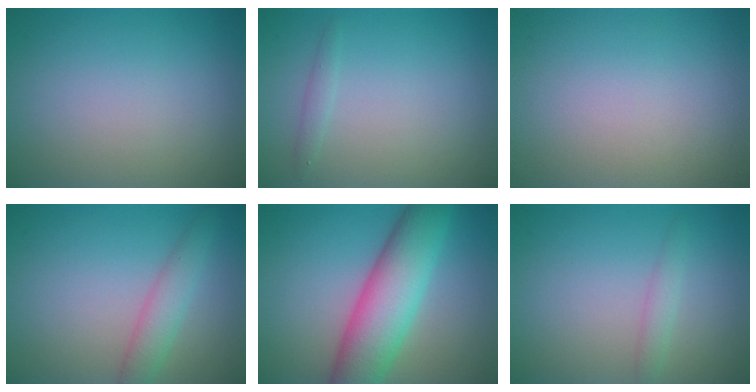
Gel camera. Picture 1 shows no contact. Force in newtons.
{"total": 0.8, "press": 0.8, "slide": 0.1}
{"total": 0.0}
{"total": 2.8, "press": 2.8, "slide": 0.1}
{"total": 8.7, "press": 8.7, "slide": 0.3}
{"total": 1.3, "press": 1.3, "slide": 0.0}